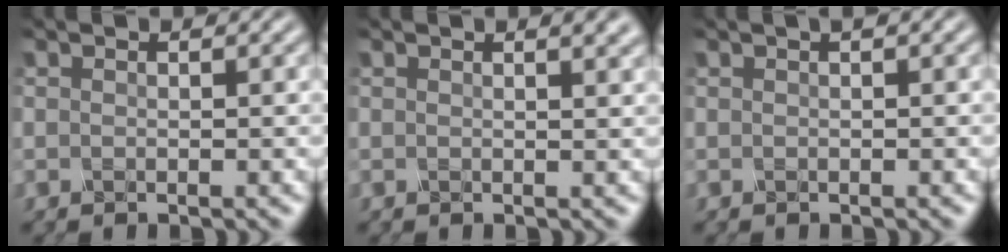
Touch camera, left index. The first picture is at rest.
{"total": 2.4, "force": [1.5, 0.9, 1.7], "torque": [-0.009, 0.004, 0.014]}
{"total": 0.6, "force": [0.2, 0.1, 0.6], "torque": [-0.013, 0.004, 0.001]}